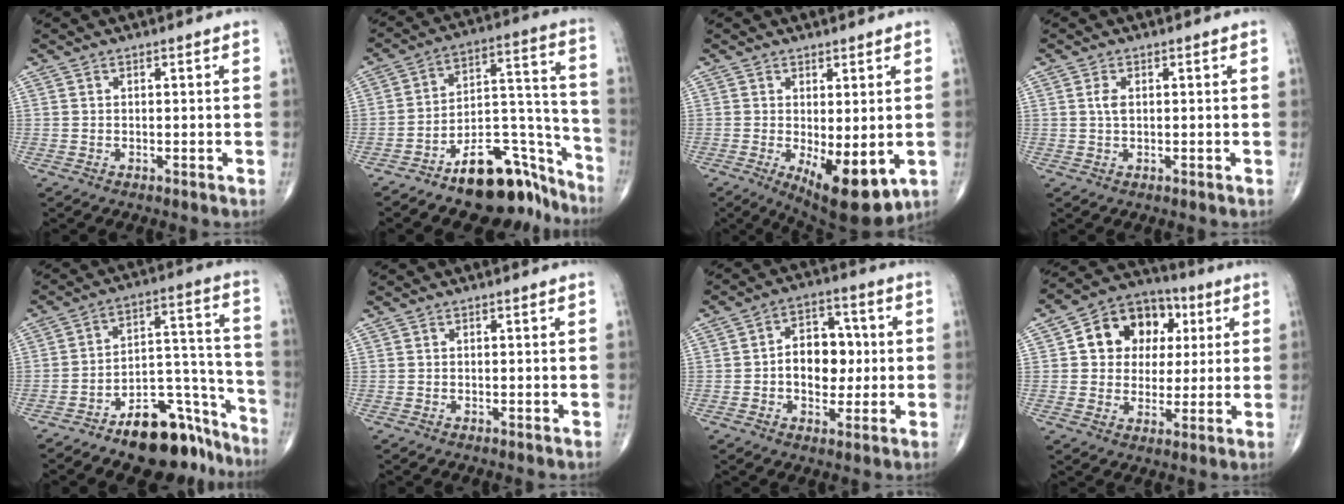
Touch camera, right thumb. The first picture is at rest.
{"total": 18.1, "force": [-14.0, 7.4, 8.9], "torque": [-0.073, 0.145, -0.224]}
{"total": 10.9, "force": [-2.7, 4.3, 9.7], "torque": [-0.132, -0.023, -0.025]}
{"total": 2.0, "force": [0.4, 1.0, 1.6], "torque": [-0.035, 0.003, 0.010]}
{"total": 16.1, "force": [-11.9, 7.2, 8.2], "torque": [-0.063, 0.125, -0.183]}
{"total": 0.0}
{"total": 10.4, "force": [-0.1, 7.3, 7.4], "torque": [-0.063, 0.020, -0.007]}
{"total": 13.9, "force": [3.4, 11.3, 7.5], "torque": [-0.071, 0.009, 0.049]}